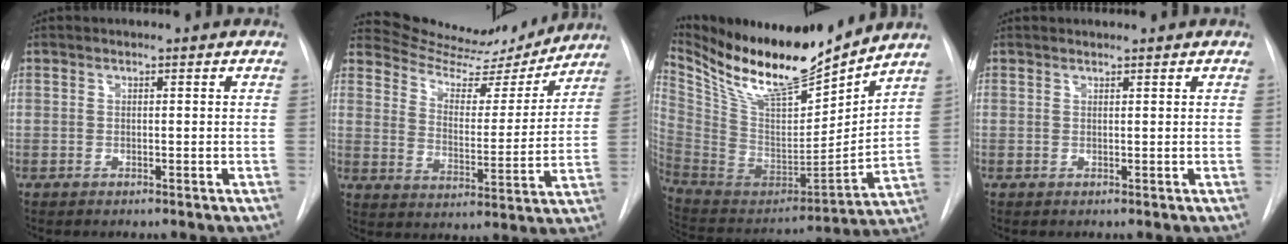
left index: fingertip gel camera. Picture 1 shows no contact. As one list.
[{"total": 14.6, "force": [14.2, 3.0, 1.4], "torque": [-0.016, -0.024, 0.202]}, {"total": 19.2, "force": [16.7, 2.8, 9.0], "torque": [-0.176, -0.035, 0.308]}, {"total": 0.6, "force": [0.6, -0.1, 0.0], "torque": [-0.004, 0.005, 0.014]}]